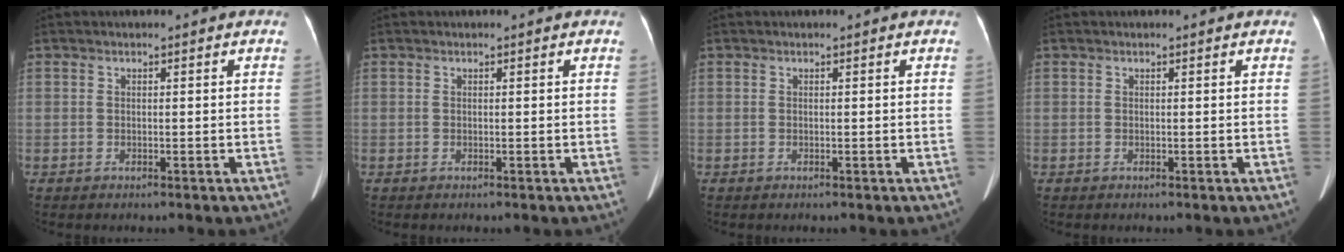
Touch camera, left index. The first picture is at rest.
{"total": 0.0}
{"total": 0.0}
{"total": 0.0}